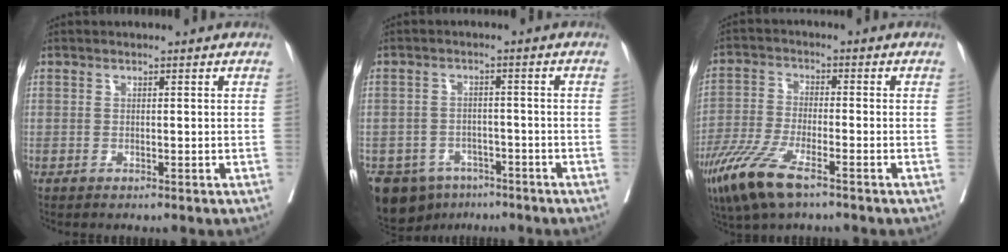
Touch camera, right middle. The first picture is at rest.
{"total": 10.2, "force": [-6.8, 7.0, 3.0], "torque": [-0.069, -0.002, -0.094]}
{"total": 9.9, "force": [-6.2, 2.1, 7.4], "torque": [-0.157, -0.023, -0.117]}